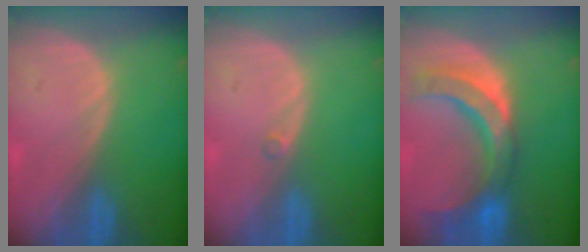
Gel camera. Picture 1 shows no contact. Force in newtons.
{"total": 0.5, "press": 0.5, "slide": 0.2}
{"total": 10.6, "press": 9.3, "slide": 5.1}